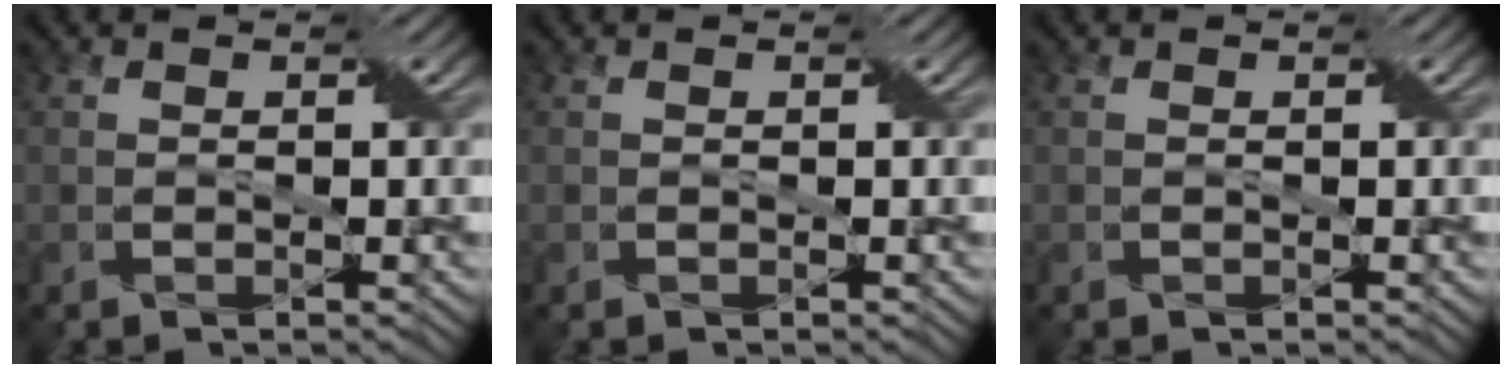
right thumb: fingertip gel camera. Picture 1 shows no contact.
{"total": 0.0}
{"total": 0.0}